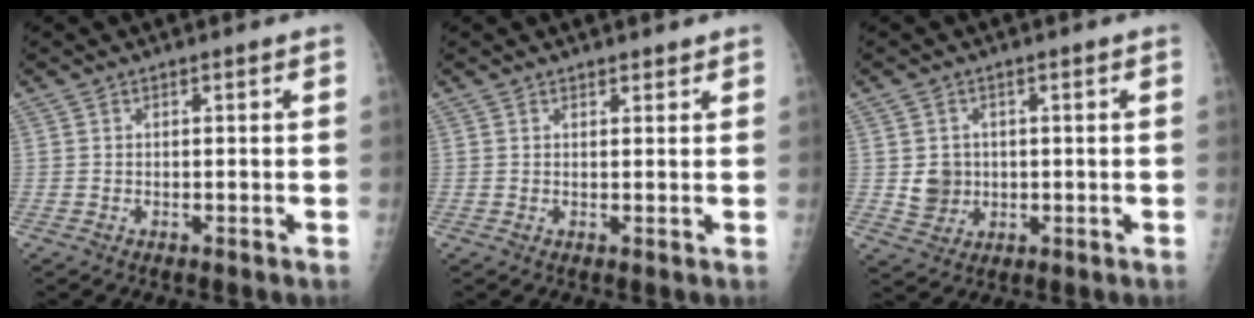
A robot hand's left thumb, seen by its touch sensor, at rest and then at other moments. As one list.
[{"total": 1.5, "force": [1.3, 0.6, 0.4], "torque": [0.005, -0.007, 0.016]}, {"total": 4.6, "force": [0.2, 4.3, 1.7], "torque": [-0.008, 0.000, 0.012]}]